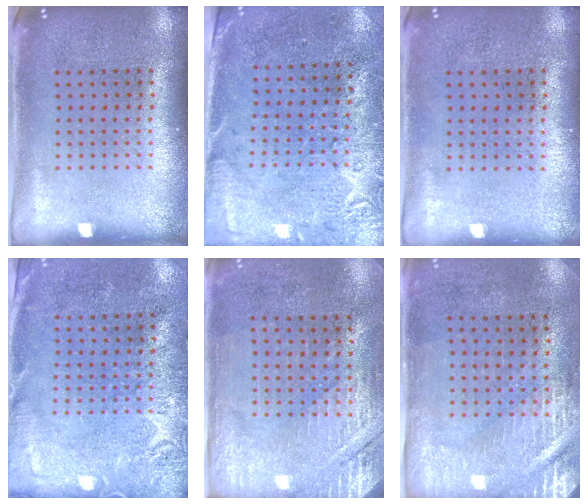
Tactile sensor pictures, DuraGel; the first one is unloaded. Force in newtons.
{"total": 2.8, "press": 2.4, "slide": 1.4}
{"total": 0.0}
{"total": 2.7, "press": 2.4, "slide": 1.2}
{"total": 2.9, "press": 2.7, "slide": 1.1}
{"total": 2.9, "press": 2.5, "slide": 1.5}